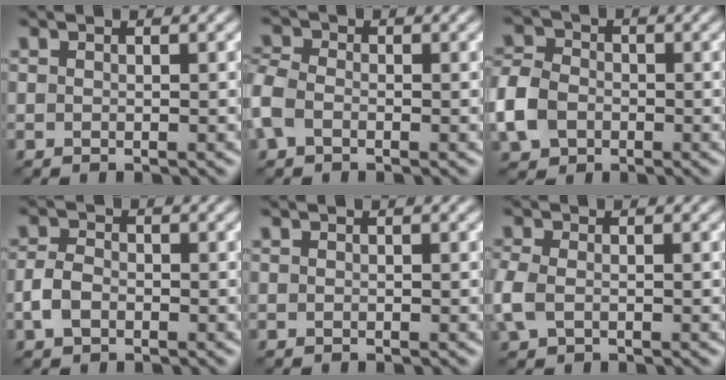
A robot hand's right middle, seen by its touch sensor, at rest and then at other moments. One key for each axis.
{"total": 3.3, "fx": -1.1, "fy": 2.4, "fz": 2.1, "tx": -0.059, "ty": 0.005, "tz": -0.039}
{"total": 5.8, "fx": -1.9, "fy": 4.6, "fz": 3.0, "tx": -0.084, "ty": -0.002, "tz": -0.052}
{"total": 2.6, "fx": -0.9, "fy": 1.8, "fz": 1.6, "tx": -0.036, "ty": -0.001, "tz": -0.025}
{"total": 0.0}
{"total": 2.9, "fx": -0.6, "fy": 2.1, "fz": 1.9, "tx": -0.062, "ty": -0.003, "tz": -0.016}